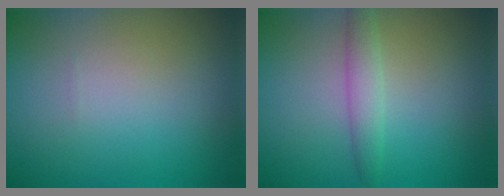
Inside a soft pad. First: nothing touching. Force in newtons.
{"total": 2.1, "press": 2.1, "slide": 0.1}